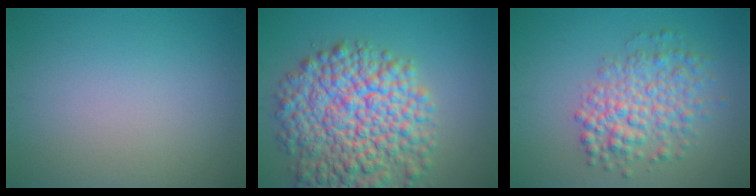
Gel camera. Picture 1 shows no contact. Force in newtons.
{"total": 11.2, "press": 11.2, "slide": 0.5}
{"total": 5.1, "press": 5.1, "slide": 0.2}